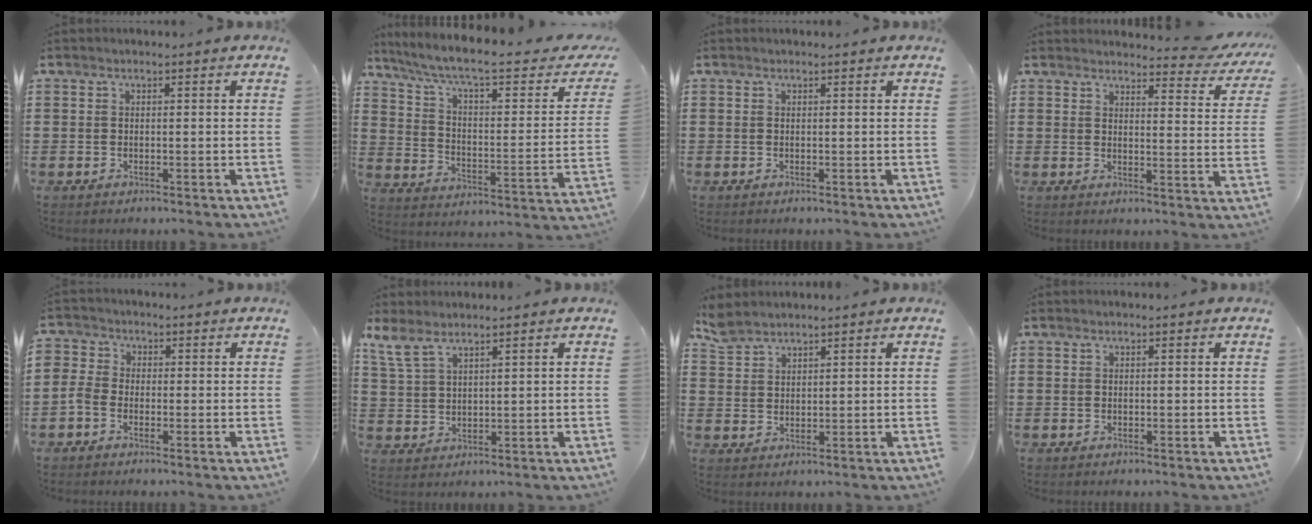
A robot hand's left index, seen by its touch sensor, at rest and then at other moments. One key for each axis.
{"total": 8.2, "fx": 6.1, "fy": 0.8, "fz": 5.4, "tx": -0.128, "ty": -0.038, "tz": 0.097}
{"total": 0.0}
{"total": 4.0, "fx": 3.8, "fy": 0.2, "fz": 1.3, "tx": -0.025, "ty": -0.024, "tz": 0.063}
{"total": 2.4, "fx": -1.4, "fy": 1.7, "fz": 1.0, "tx": -0.029, "ty": 0.005, "tz": -0.029}
{"total": 4.4, "fx": 3.2, "fy": 1.3, "fz": 2.7, "tx": -0.062, "ty": -0.002, "tz": 0.060}
{"total": 3.1, "fx": 2.9, "fy": 1.0, "fz": 0.5, "tx": -0.019, "ty": -0.003, "tz": 0.057}
{"total": 0.0}